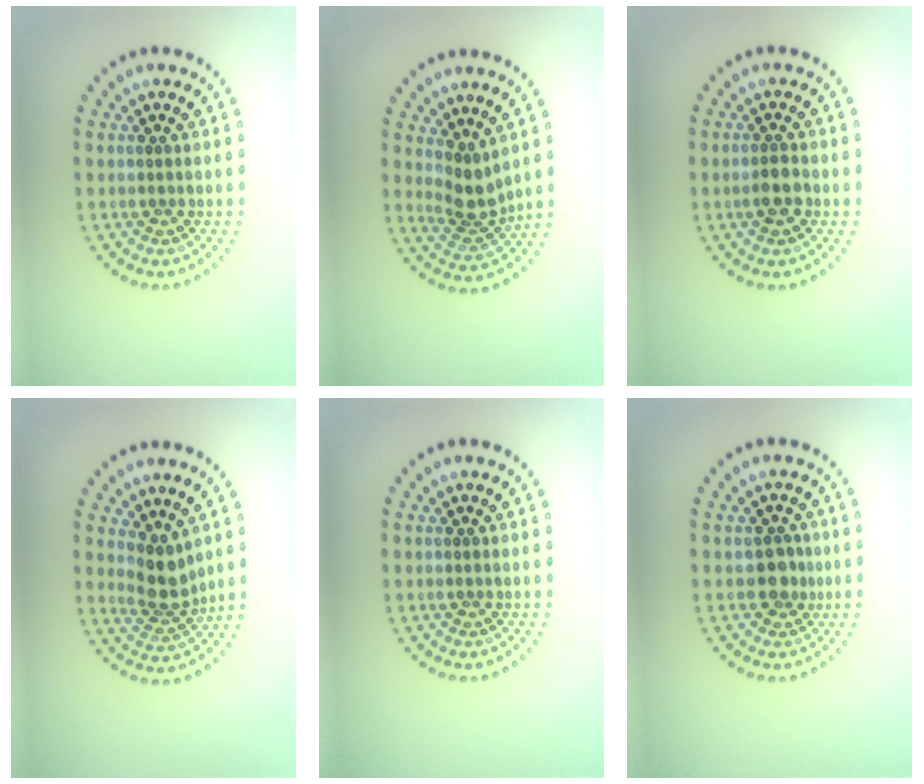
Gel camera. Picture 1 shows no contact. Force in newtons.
{"total": 2.8, "press": 2.2, "slide": 1.8}
{"total": 2.1, "press": 2.0, "slide": 0.6}
{"total": 2.9, "press": 2.2, "slide": 1.8}
{"total": 0.0}
{"total": 2.0, "press": 1.8, "slide": 0.8}